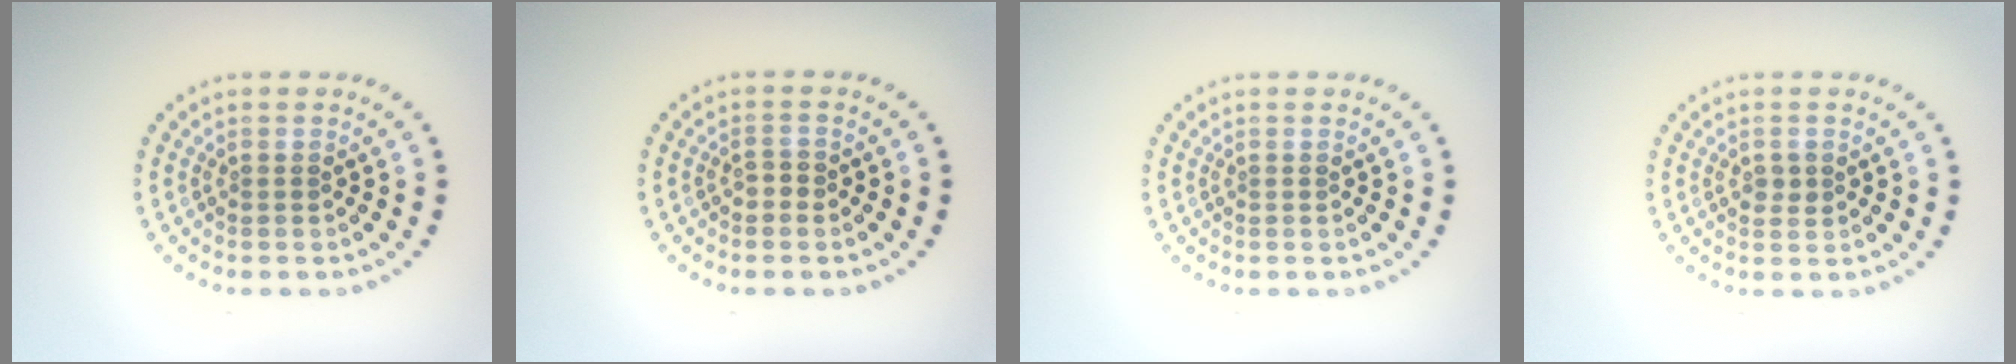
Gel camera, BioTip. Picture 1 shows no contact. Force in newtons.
{"total": 1.0, "press": 0.9, "slide": 0.3}
{"total": 0.0}
{"total": 1.3, "press": 1.3, "slide": 0.2}